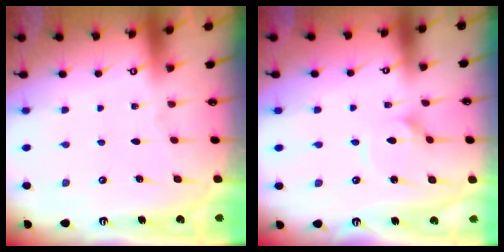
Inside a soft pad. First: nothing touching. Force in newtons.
{"total": 3.1, "press": 3.1, "slide": 0.2}